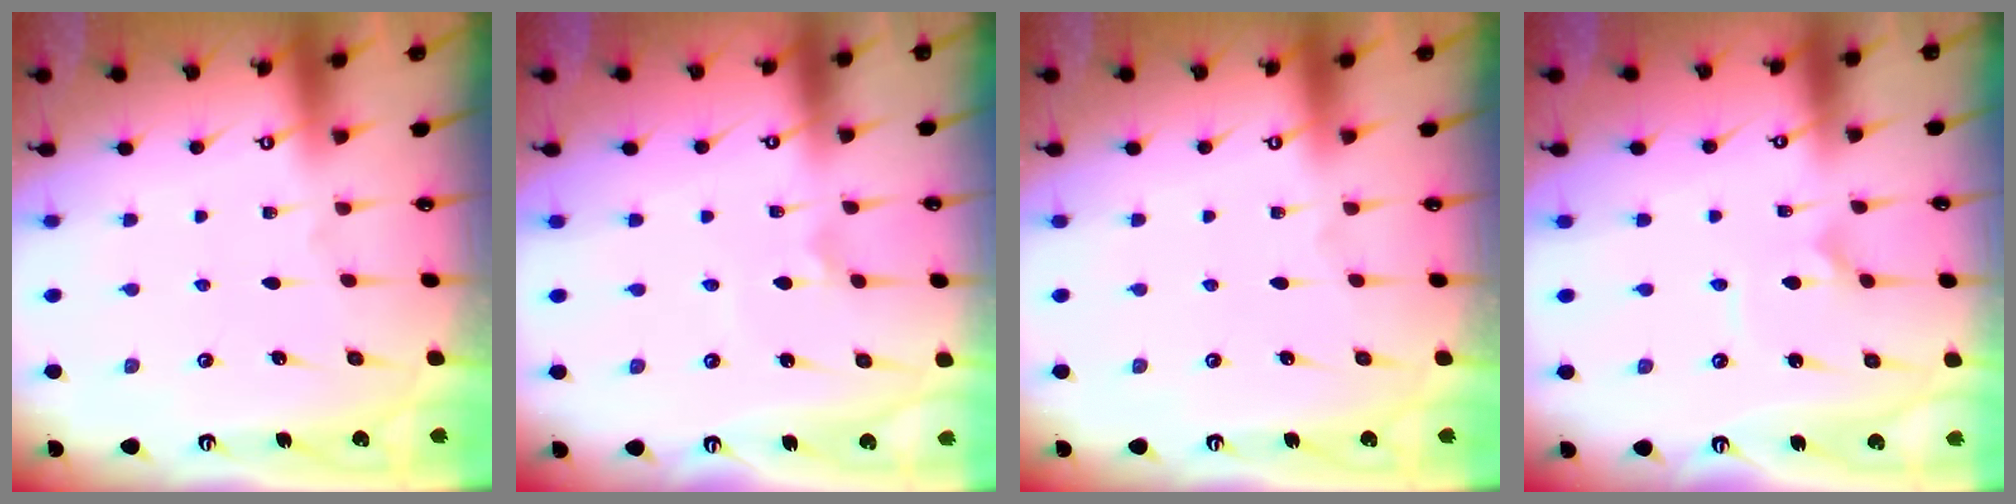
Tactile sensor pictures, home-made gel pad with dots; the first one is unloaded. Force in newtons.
{"total": 1.1, "press": 1.0, "slide": 0.4}
{"total": 0.0}
{"total": 2.3, "press": 2.3, "slide": 0.1}